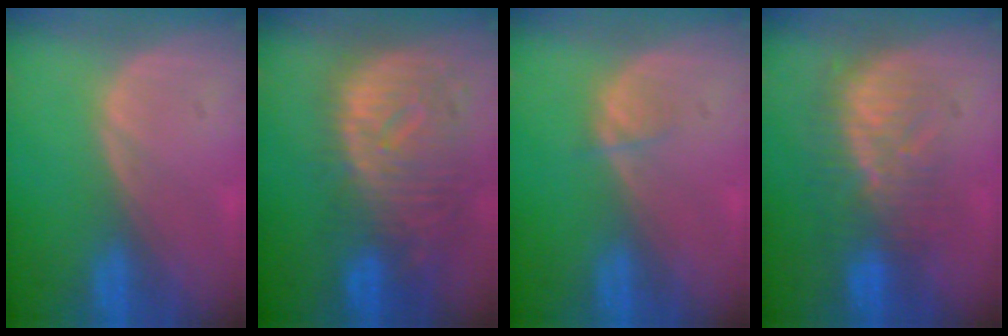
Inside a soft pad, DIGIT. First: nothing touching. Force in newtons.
{"total": 11.9, "press": 10.2, "slide": 6.1}
{"total": 1.2, "press": 1.2, "slide": 0.2}
{"total": 8.0, "press": 7.8, "slide": 1.6}